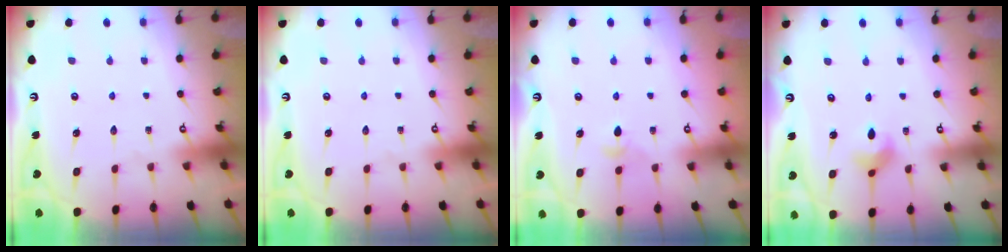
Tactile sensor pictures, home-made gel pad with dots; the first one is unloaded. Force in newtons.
{"total": 0.0}
{"total": 3.9, "press": 3.8, "slide": 0.7}
{"total": 3.7, "press": 3.6, "slide": 0.5}